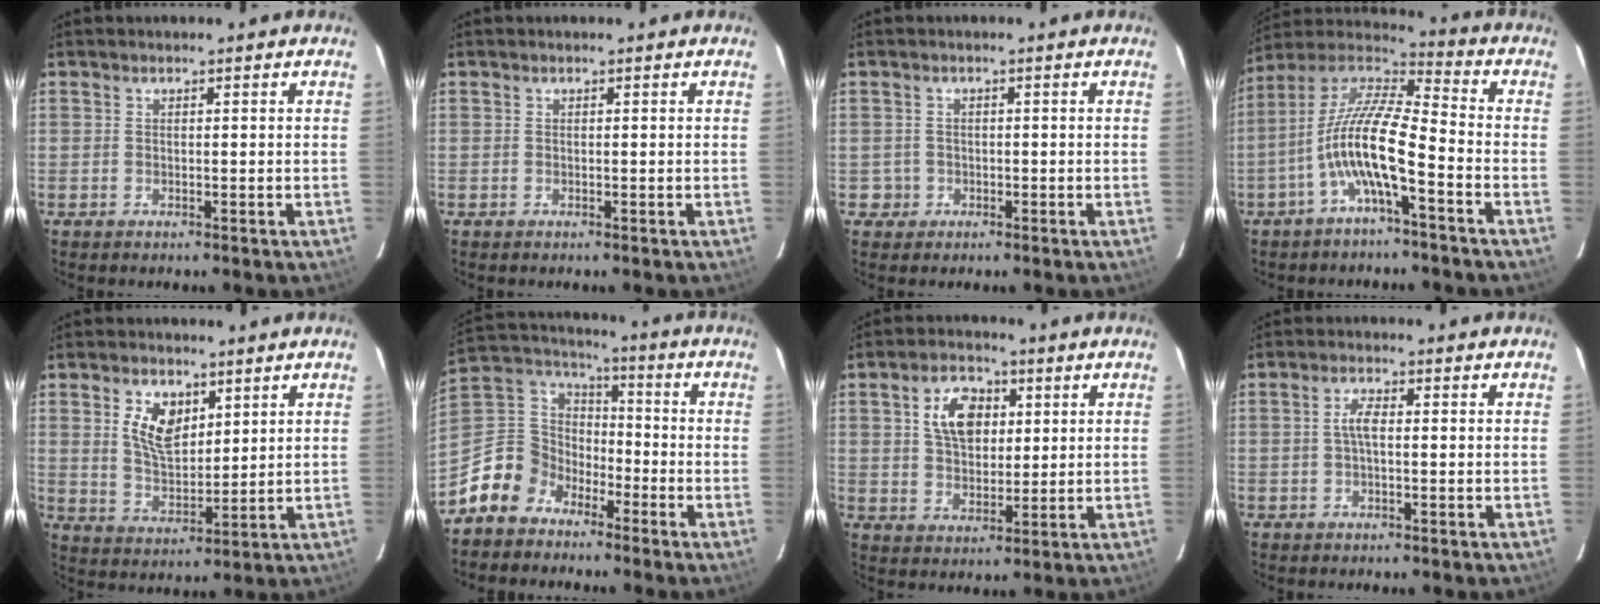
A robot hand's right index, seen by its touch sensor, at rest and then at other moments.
{"total": 0.0}
{"total": 2.3, "force": [-0.6, 2.3, -0.1], "torque": [0.008, 0.017, -0.005]}
{"total": 12.6, "force": [-5.1, 2.5, 11.3], "torque": [-0.223, 0.005, -0.100]}
{"total": 8.1, "force": [3.5, 4.6, 5.7], "torque": [-0.108, 0.006, 0.073]}
{"total": 10.9, "force": [-7.5, 7.6, 2.2], "torque": [-0.069, 0.041, -0.150]}
{"total": 8.8, "force": [2.7, 5.6, 6.2], "torque": [-0.113, 0.020, 0.053]}
{"total": 2.6, "force": [-0.1, 0.9, 2.4], "torque": [-0.051, 0.006, -0.001]}